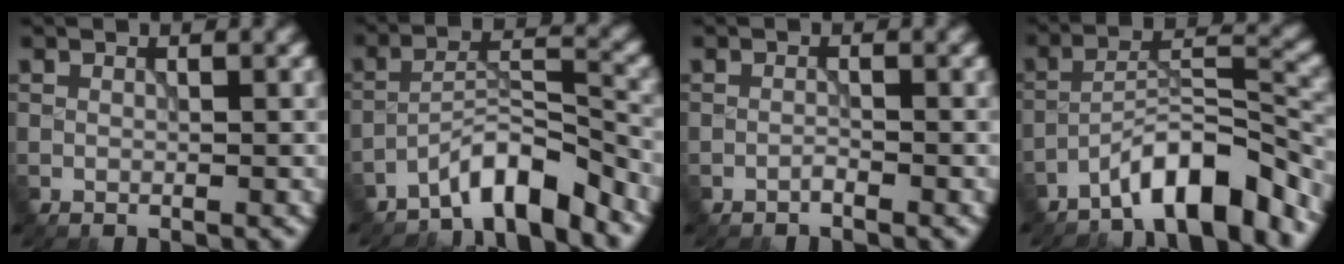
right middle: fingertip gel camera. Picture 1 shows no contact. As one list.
[{"total": 5.9, "force": [-4.8, 1.1, 3.2], "torque": [-0.046, 0.009, -0.089]}, {"total": 0.6, "force": [-0.5, 0.0, 0.2], "torque": [-0.002, 0.003, -0.013]}, {"total": 7.6, "force": [-5.7, 1.7, 4.7], "torque": [-0.072, 0.014, -0.099]}]